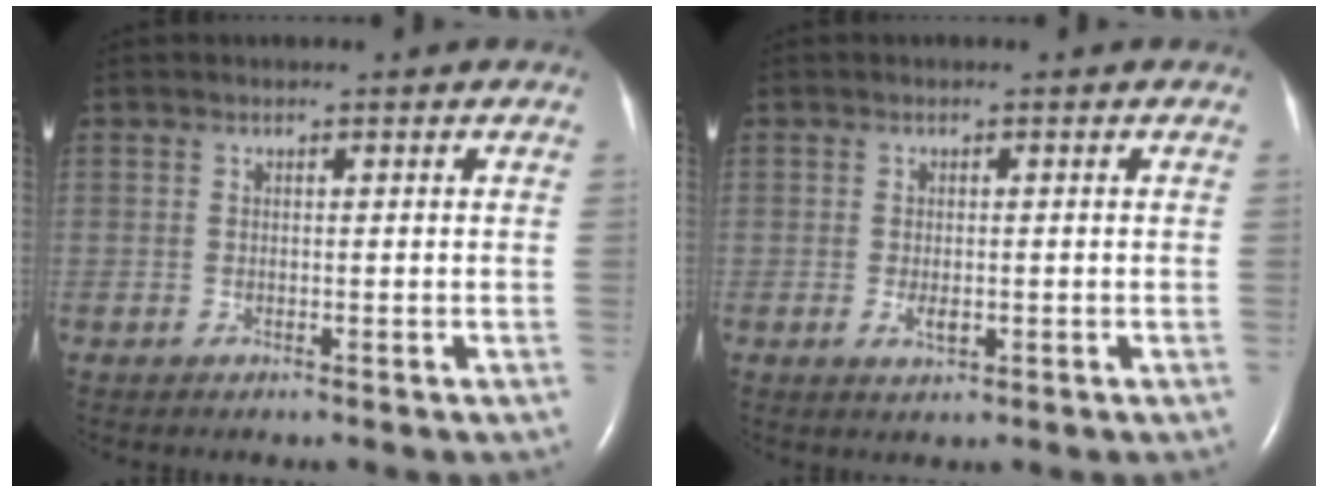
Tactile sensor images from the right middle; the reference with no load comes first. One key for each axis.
{"total": 1.9, "fx": -0.5, "fy": 0.8, "fz": 1.7, "tx": -0.034, "ty": -0.003, "tz": -0.004}